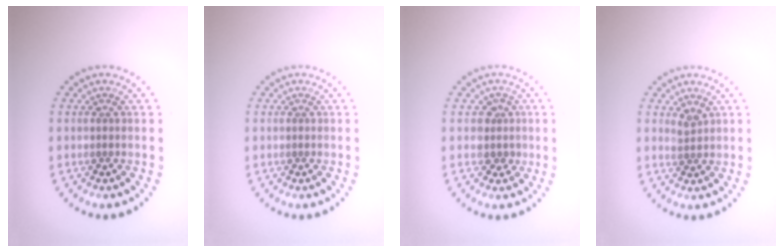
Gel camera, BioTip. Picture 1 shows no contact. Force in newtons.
{"total": 0.0}
{"total": 1.8, "press": 1.5, "slide": 1.1}
{"total": 1.1, "press": 0.8, "slide": 0.7}